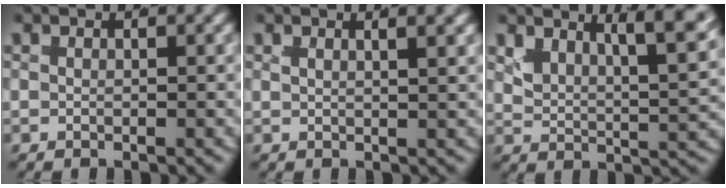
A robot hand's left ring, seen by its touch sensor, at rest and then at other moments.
{"total": 2.2, "force": [1.4, 0.7, 1.5], "torque": [-0.019, 0.005, 0.019]}
{"total": 7.4, "force": [2.9, 4.2, 5.4], "torque": [-0.082, -0.006, 0.036]}